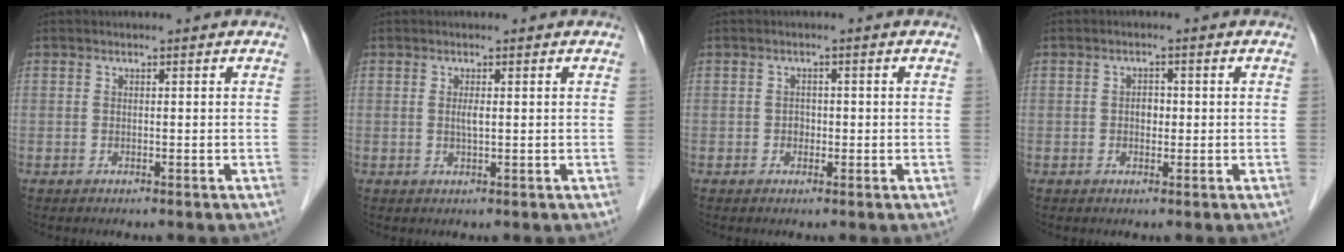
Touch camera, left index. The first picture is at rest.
{"total": 1.2, "force": [0.1, 0.1, 1.2], "torque": [-0.027, -0.004, 0.002]}
{"total": 1.2, "force": [-0.4, 1.0, 0.6], "torque": [-0.006, 0.001, -0.007]}
{"total": 1.6, "force": [-0.2, 1.2, 1.1], "torque": [-0.016, 0.002, -0.005]}